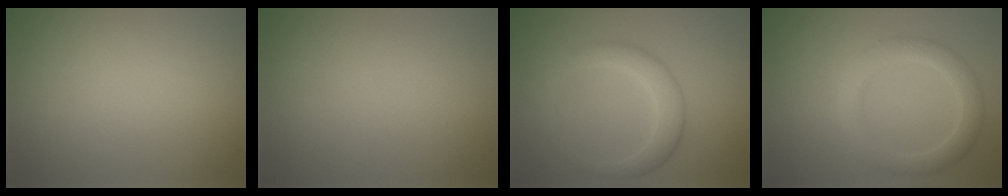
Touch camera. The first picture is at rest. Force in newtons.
{"total": 0.0}
{"total": 3.2, "press": 3.2, "slide": 0.1}
{"total": 3.4, "press": 3.4, "slide": 0.2}